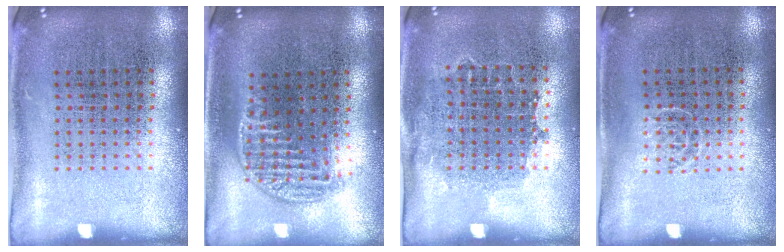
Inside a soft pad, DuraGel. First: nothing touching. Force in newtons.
{"total": 1.2, "press": 1.0, "slide": 0.6}
{"total": 0.8, "press": 0.7, "slide": 0.5}
{"total": 0.6, "press": 0.4, "slide": 0.5}